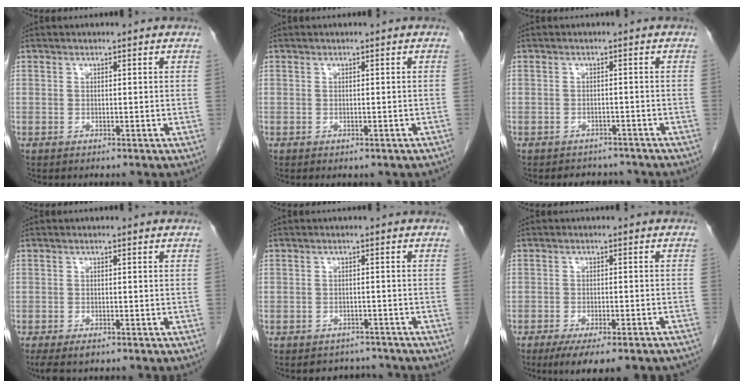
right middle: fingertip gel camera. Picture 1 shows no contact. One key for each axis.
{"total": 0.9, "fx": -0.7, "fy": 0.5, "fz": 0.5, "tx": -0.008, "ty": -0.002, "tz": -0.005}
{"total": 4.4, "fx": -4.0, "fy": 1.8, "fz": 0.3, "tx": -0.003, "ty": 0.002, "tz": -0.048}
{"total": 2.9, "fx": -2.1, "fy": 1.0, "fz": 1.7, "tx": -0.032, "ty": -0.009, "tz": -0.031}
{"total": 3.4, "fx": -3.0, "fy": 1.5, "fz": -0.2, "tx": 0.002, "ty": 0.005, "tz": -0.042}
{"total": 12.3, "fx": -10.0, "fy": 2.4, "fz": 6.8, "tx": -0.077, "ty": -0.012, "tz": -0.129}